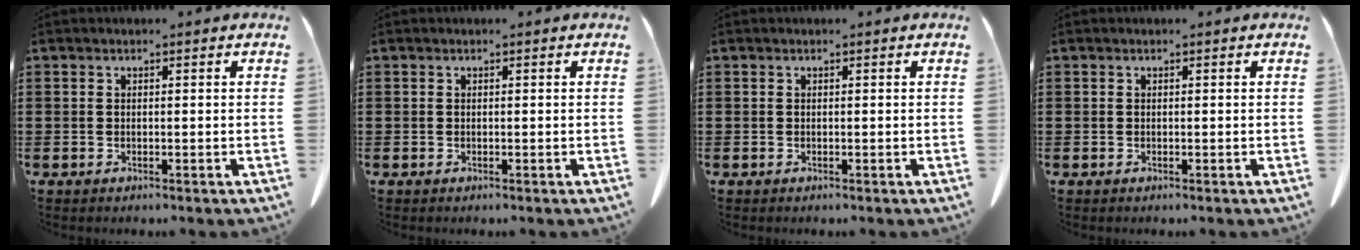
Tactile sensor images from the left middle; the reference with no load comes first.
{"total": 0.0}
{"total": 0.0}
{"total": 0.0}